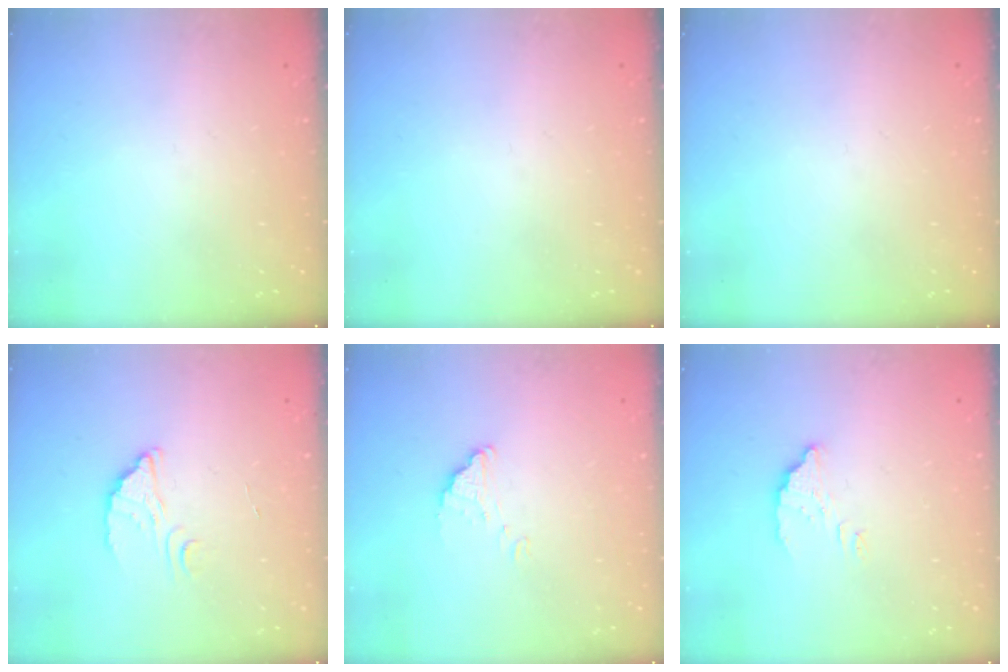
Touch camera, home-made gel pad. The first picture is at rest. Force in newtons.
{"total": 0.0}
{"total": 0.0}
{"total": 3.0, "press": 3.0, "slide": 0.0}
{"total": 1.5, "press": 1.5, "slide": 0.1}
{"total": 3.9, "press": 3.9, "slide": 0.3}